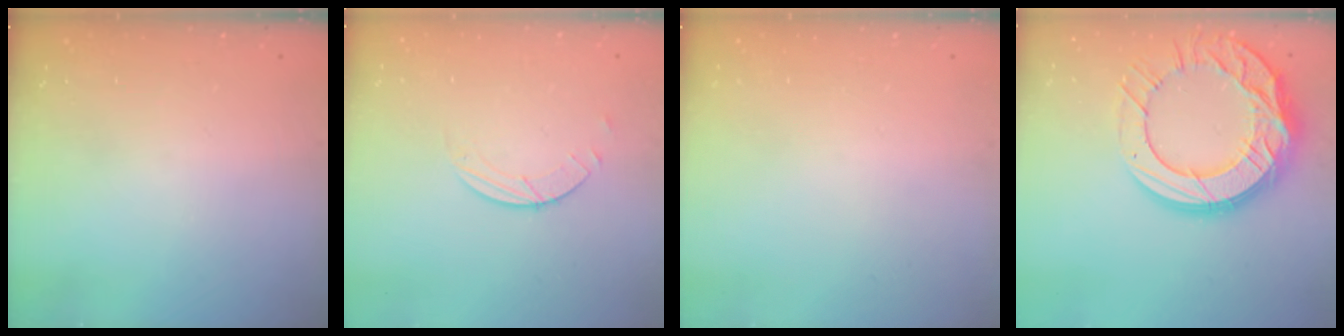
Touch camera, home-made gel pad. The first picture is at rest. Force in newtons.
{"total": 1.7, "press": 1.7, "slide": 0.2}
{"total": 0.0}
{"total": 24.9, "press": 24.8, "slide": 2.4}